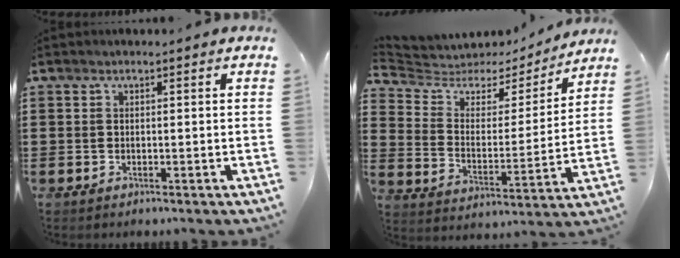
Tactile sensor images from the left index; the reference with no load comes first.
{"total": 4.7, "force": [3.8, 2.5, 1.1], "torque": [-0.053, -0.024, 0.059]}